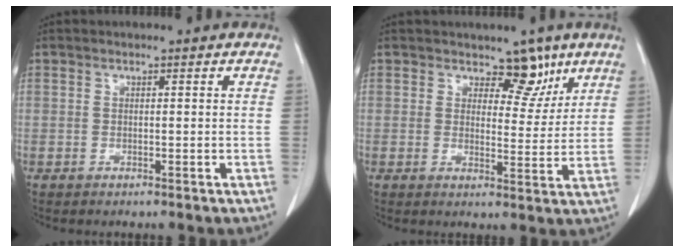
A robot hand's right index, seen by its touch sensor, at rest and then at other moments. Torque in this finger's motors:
{"motor_torque": [0.03, 0.19, 0.01, 0.00]}